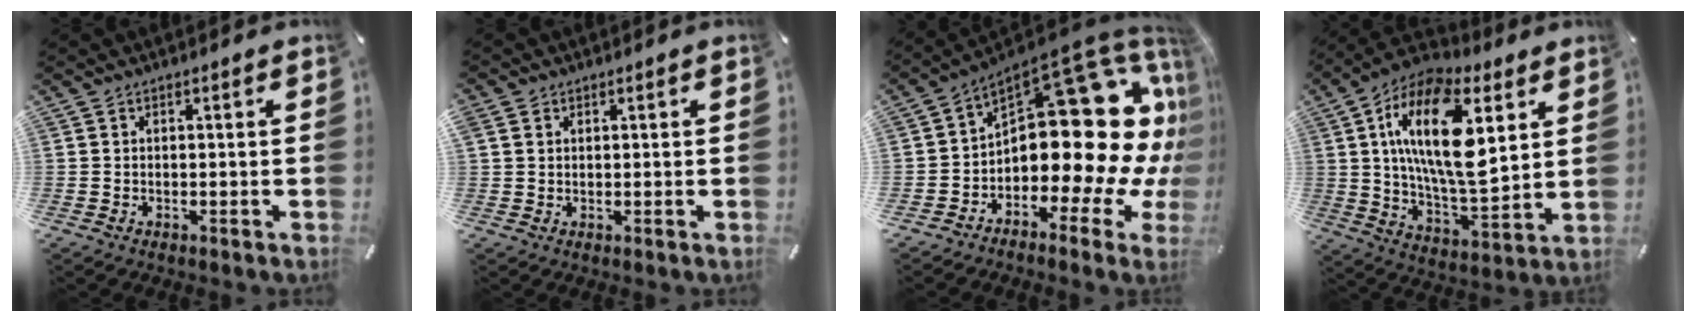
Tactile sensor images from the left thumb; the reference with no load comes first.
{"total": 2.1, "force": [0.9, 1.8, 0.5], "torque": [-0.011, 0.004, 0.017]}
{"total": 20.3, "force": [4.1, 11.9, 15.9], "torque": [-0.221, -0.061, 0.079]}
{"total": 22.2, "force": [7.3, 10.1, 18.4], "torque": [-0.360, -0.019, 0.114]}